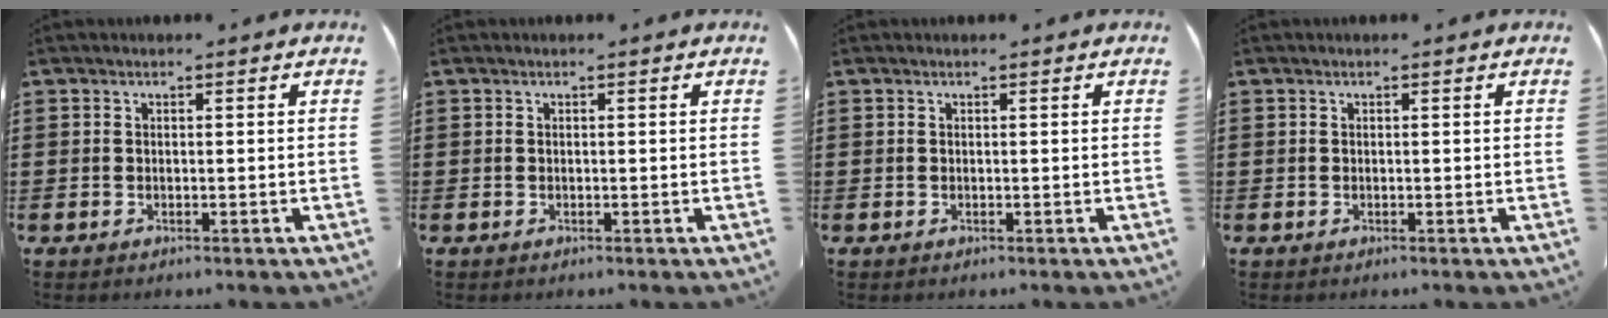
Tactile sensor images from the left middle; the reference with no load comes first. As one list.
[{"total": 0.0}, {"total": 0.0}, {"total": 0.0}]